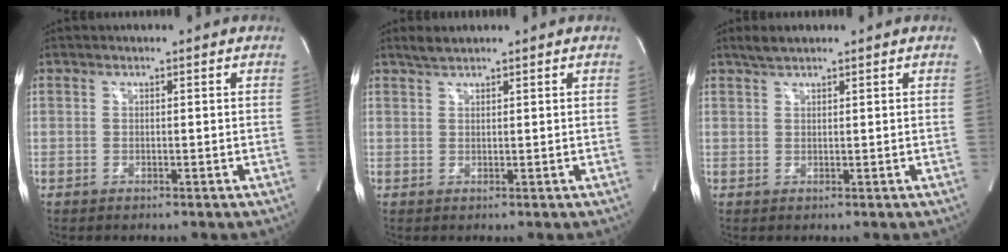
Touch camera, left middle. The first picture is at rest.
{"total": 1.6, "force": [1.5, 0.1, 0.6], "torque": [-0.020, 0.007, 0.035]}
{"total": 2.1, "force": [1.8, 0.4, 1.0], "torque": [-0.028, 0.010, 0.037]}